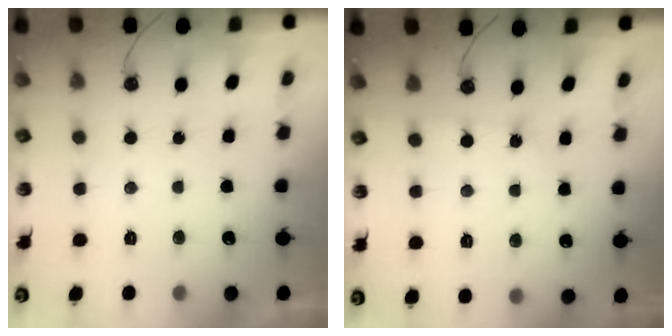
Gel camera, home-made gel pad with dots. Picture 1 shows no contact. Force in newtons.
{"total": 2.7, "press": 2.7, "slide": 0.5}